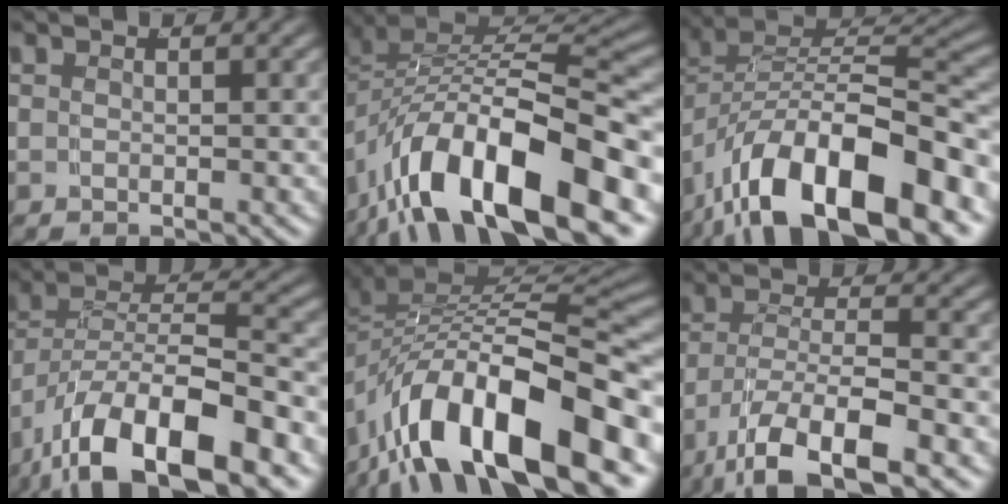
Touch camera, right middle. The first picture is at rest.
{"total": 12.1, "force": [-4.7, 5.7, 9.6], "torque": [-0.173, -0.024, -0.060]}
{"total": 13.0, "force": [-5.2, 6.8, 9.8], "torque": [-0.173, -0.027, -0.061]}
{"total": 10.8, "force": [-5.4, 5.1, 7.9], "torque": [-0.151, -0.033, -0.066]}
{"total": 13.3, "force": [-5.4, 6.3, 10.4], "torque": [-0.178, -0.021, -0.071]}
{"total": 9.1, "force": [-5.5, 3.8, 6.2], "torque": [-0.127, -0.047, -0.062]}